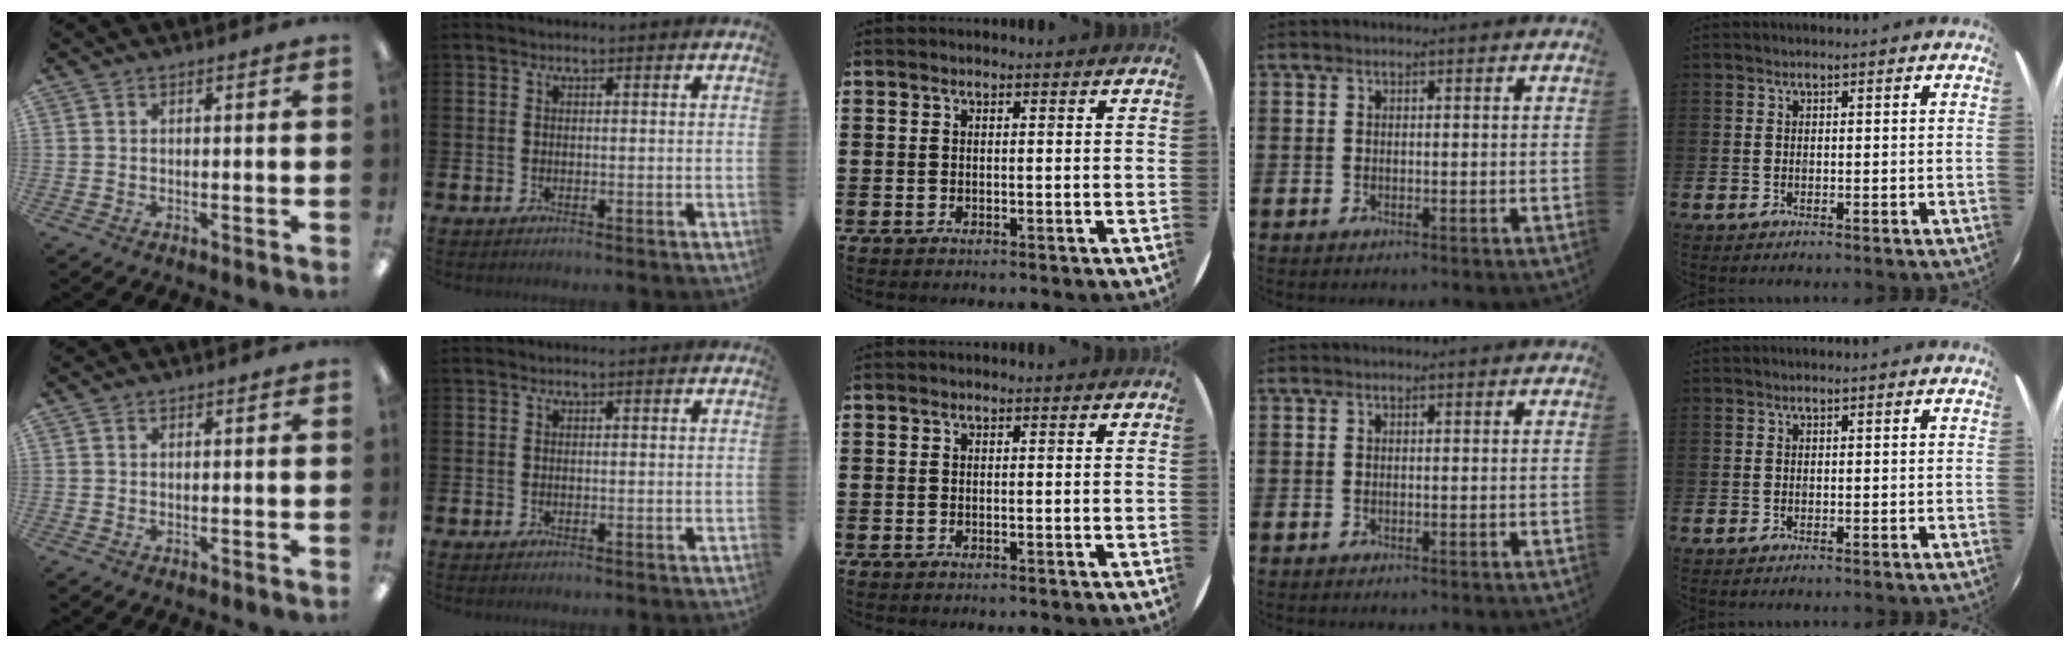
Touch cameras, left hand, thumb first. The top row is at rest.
{}